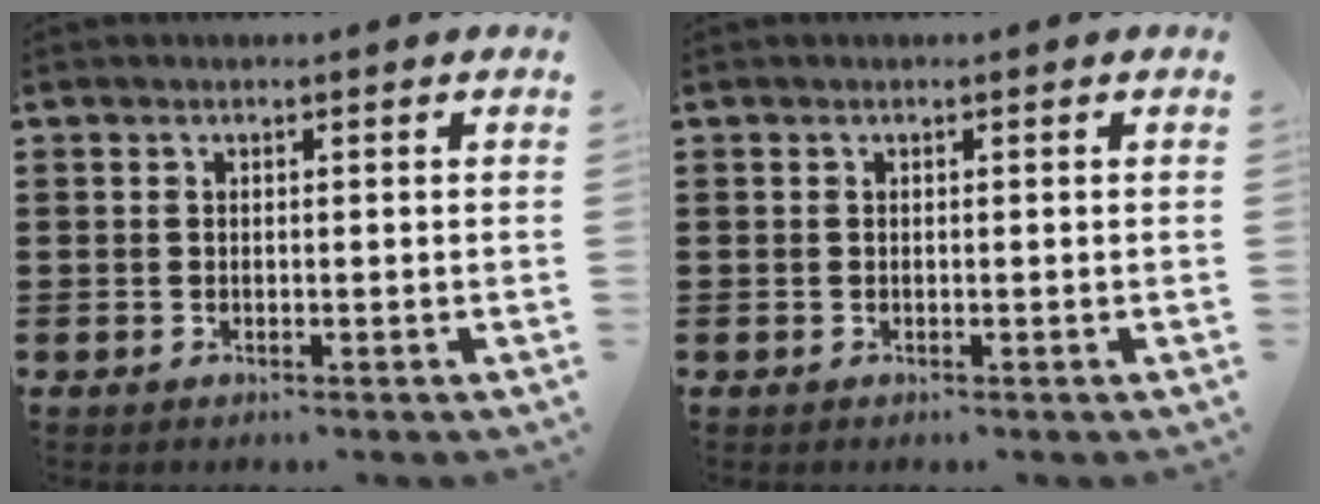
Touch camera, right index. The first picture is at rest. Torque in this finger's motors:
{"motor_torque": [-0.05, 0.31, 0.02, 0.00]}